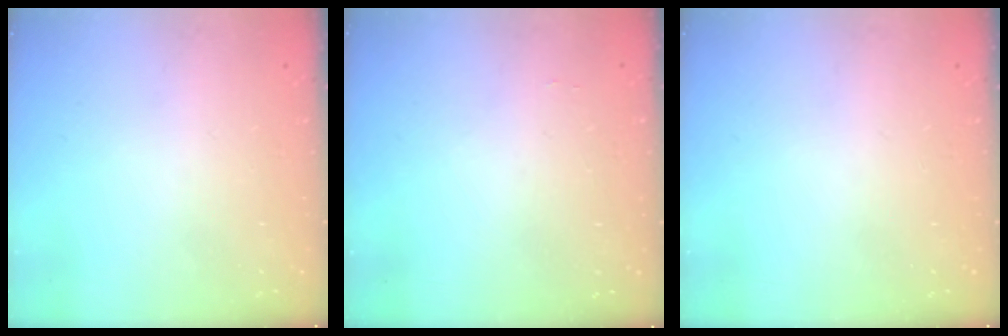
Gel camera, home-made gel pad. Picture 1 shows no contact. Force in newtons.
{"total": 5.9, "press": 5.9, "slide": 0.3}
{"total": 0.0}